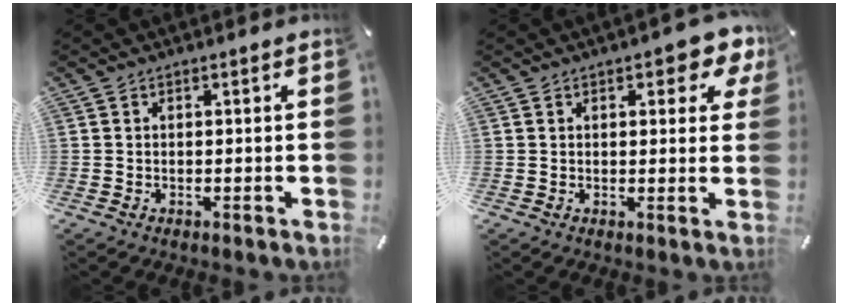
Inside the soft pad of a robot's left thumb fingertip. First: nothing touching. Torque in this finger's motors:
{"motor_torque": [0.21, 0.04, 0.30, 0.16, 0.13]}